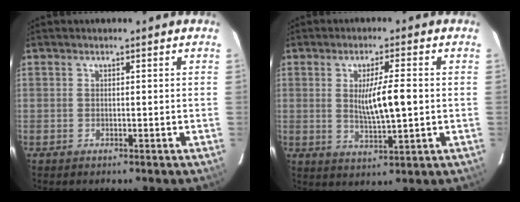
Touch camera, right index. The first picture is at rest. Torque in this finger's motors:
{"motor_torque": [0.60, 0.38, 0.24, 0.09]}